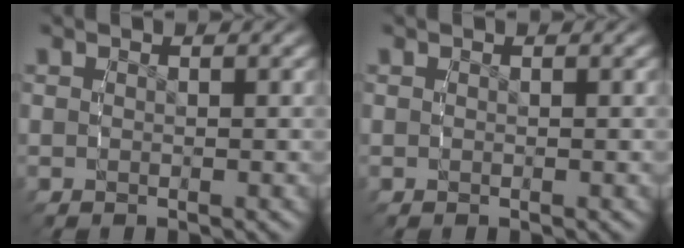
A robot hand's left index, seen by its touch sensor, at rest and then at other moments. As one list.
[{"total": 0.0}]